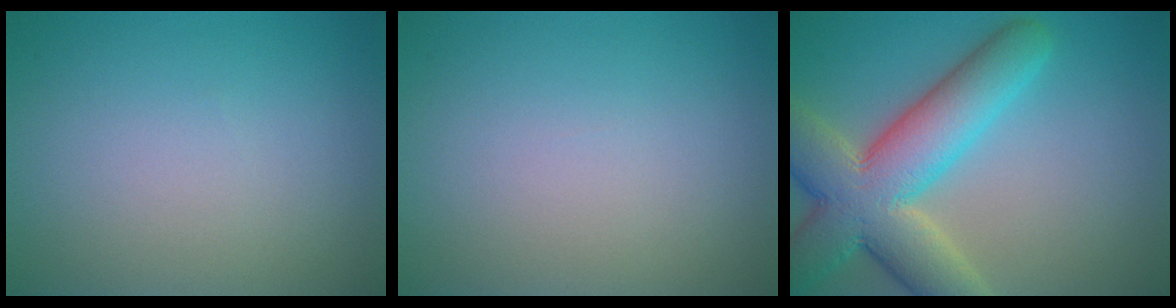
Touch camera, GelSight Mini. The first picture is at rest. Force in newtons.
{"total": 0.0}
{"total": 10.3, "press": 10.3, "slide": 0.7}